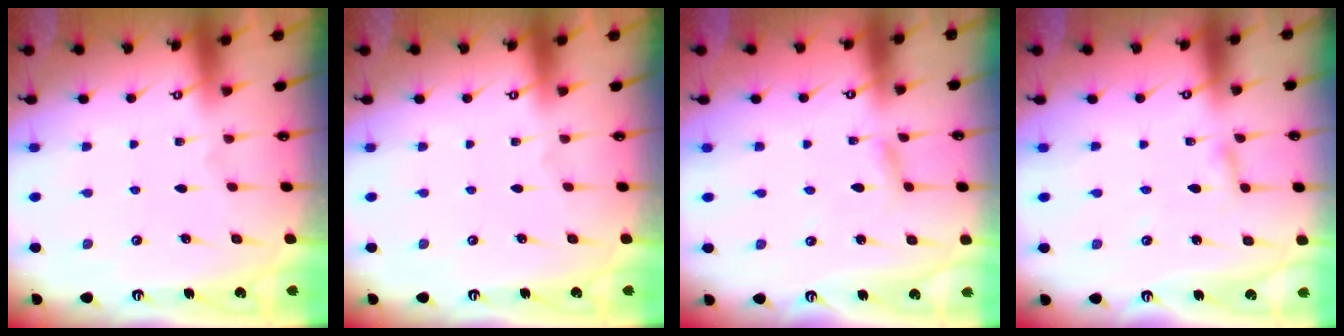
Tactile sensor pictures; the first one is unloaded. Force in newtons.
{"total": 0.0}
{"total": 2.5, "press": 2.5, "slide": 0.2}
{"total": 2.0, "press": 2.0, "slide": 0.2}